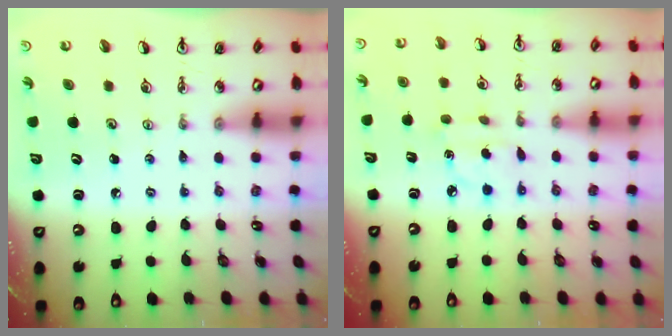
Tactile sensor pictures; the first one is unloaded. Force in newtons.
{"total": 2.9, "press": 2.8, "slide": 0.6}